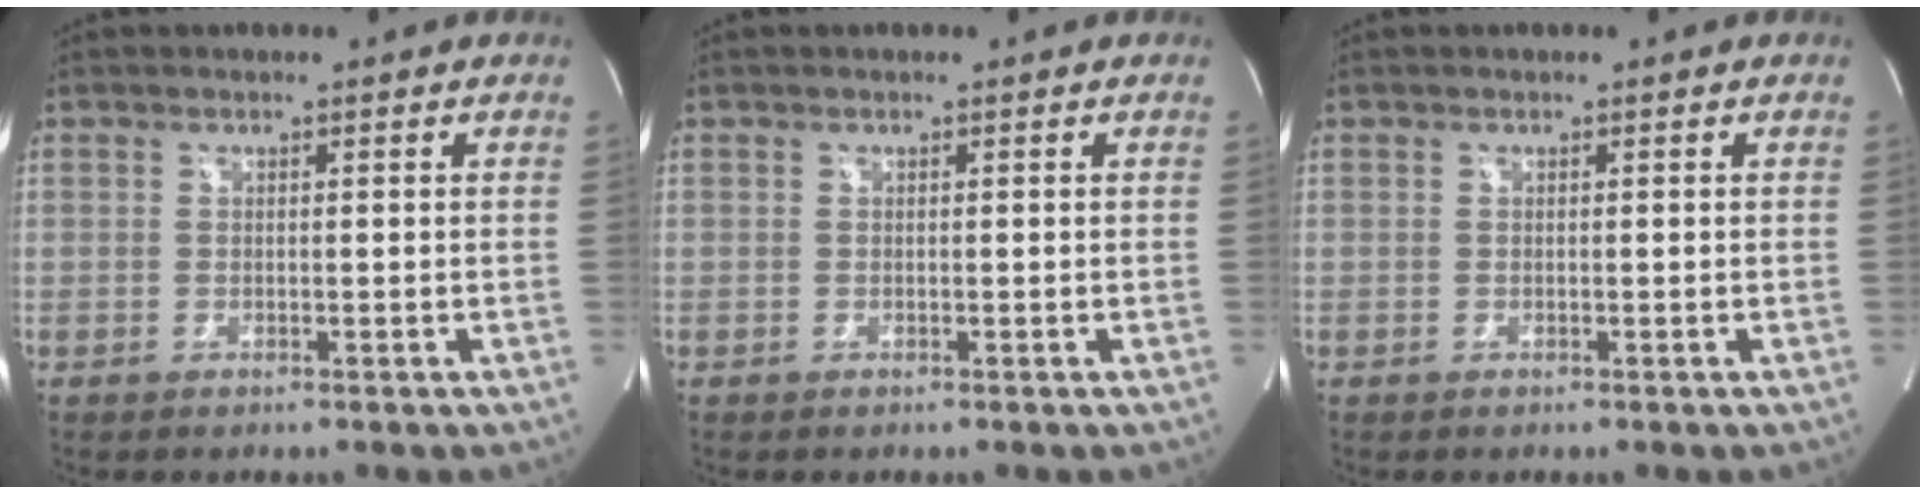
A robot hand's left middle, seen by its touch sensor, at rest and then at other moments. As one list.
[{"total": 0.0}, {"total": 0.0}]